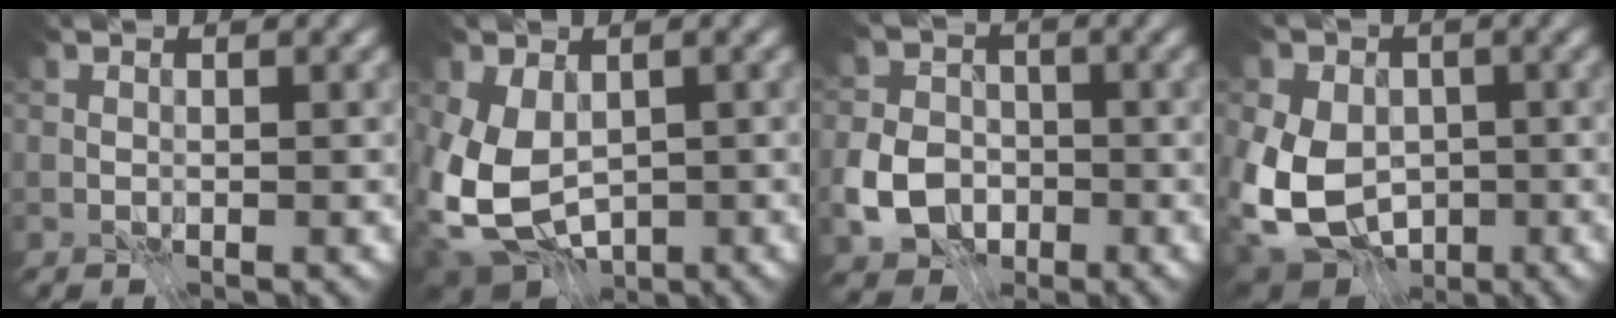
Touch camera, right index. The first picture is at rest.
{"total": 7.1, "force": [-0.6, 5.1, 4.9], "torque": [-0.111, -0.024, -0.009]}
{"total": 4.7, "force": [-1.9, 3.9, 1.9], "torque": [-0.029, 0.003, -0.051]}
{"total": 10.0, "force": [-1.8, 7.7, 6.2], "torque": [-0.117, -0.012, -0.039]}